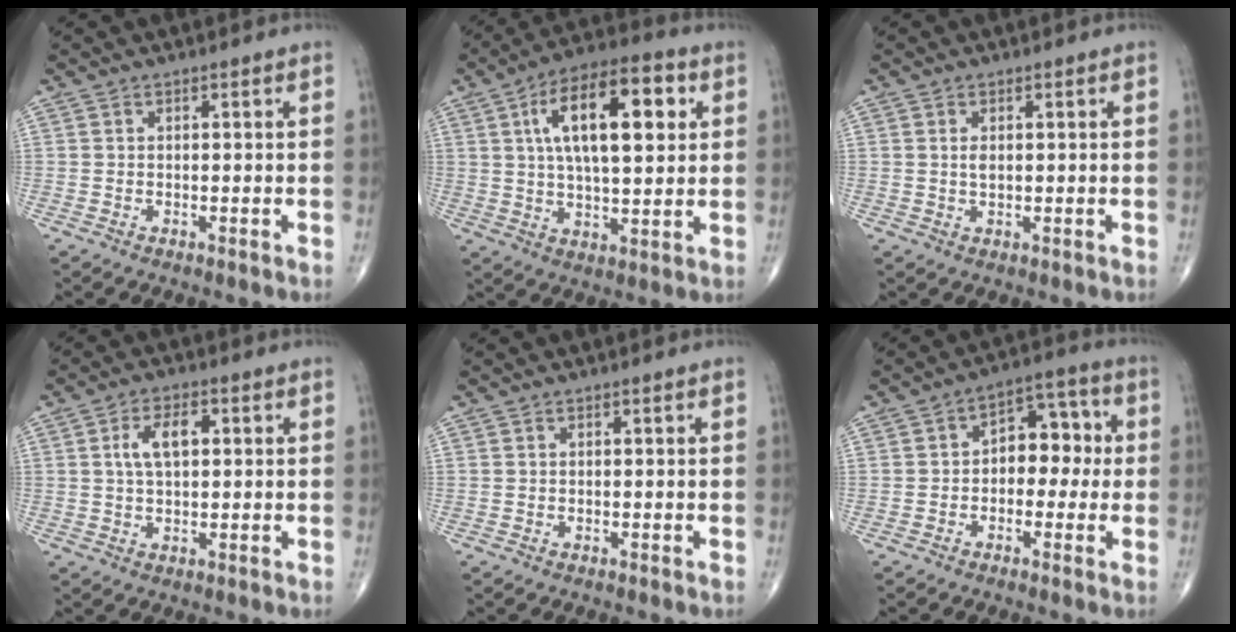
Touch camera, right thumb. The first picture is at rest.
{"total": 18.0, "force": [5.0, 7.6, 15.5], "torque": [-0.239, 0.007, 0.077]}
{"total": 1.7, "force": [0.4, 0.9, 1.4], "torque": [-0.026, -0.003, 0.009]}
{"total": 6.2, "force": [1.3, 3.2, 5.1], "torque": [-0.096, 0.009, 0.021]}
{"total": 0.0}
{"total": 9.0, "force": [-0.1, 6.1, 6.7], "torque": [-0.051, 0.034, -0.013]}